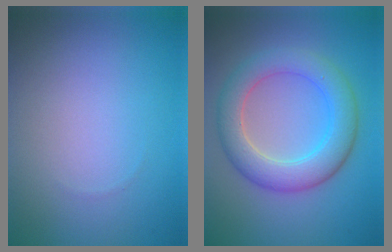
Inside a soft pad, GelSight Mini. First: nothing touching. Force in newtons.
{"total": 5.7, "press": 5.7, "slide": 0.1}